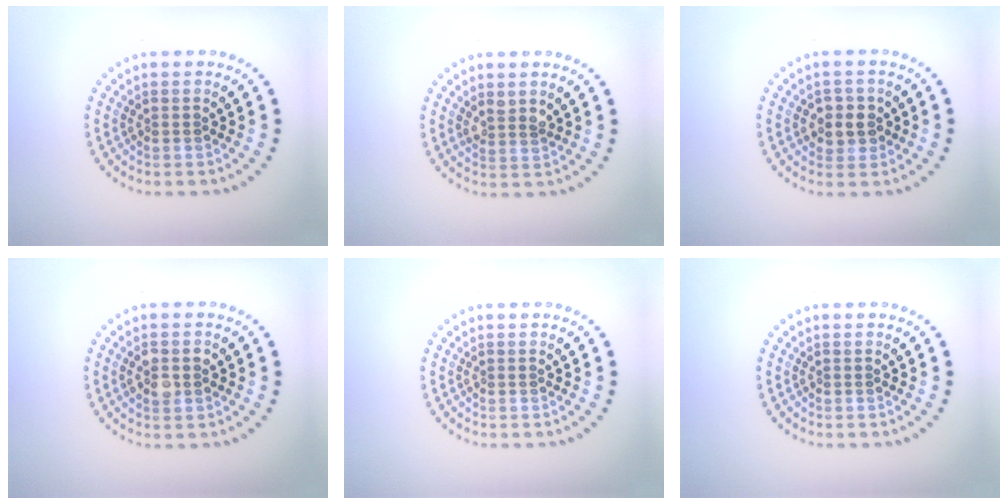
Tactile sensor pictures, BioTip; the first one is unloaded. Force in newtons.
{"total": 1.5, "press": 1.3, "slide": 0.9}
{"total": 2.5, "press": 2.3, "slide": 1.1}
{"total": 2.5, "press": 2.5, "slide": 0.1}
{"total": 0.0}
{"total": 0.0}